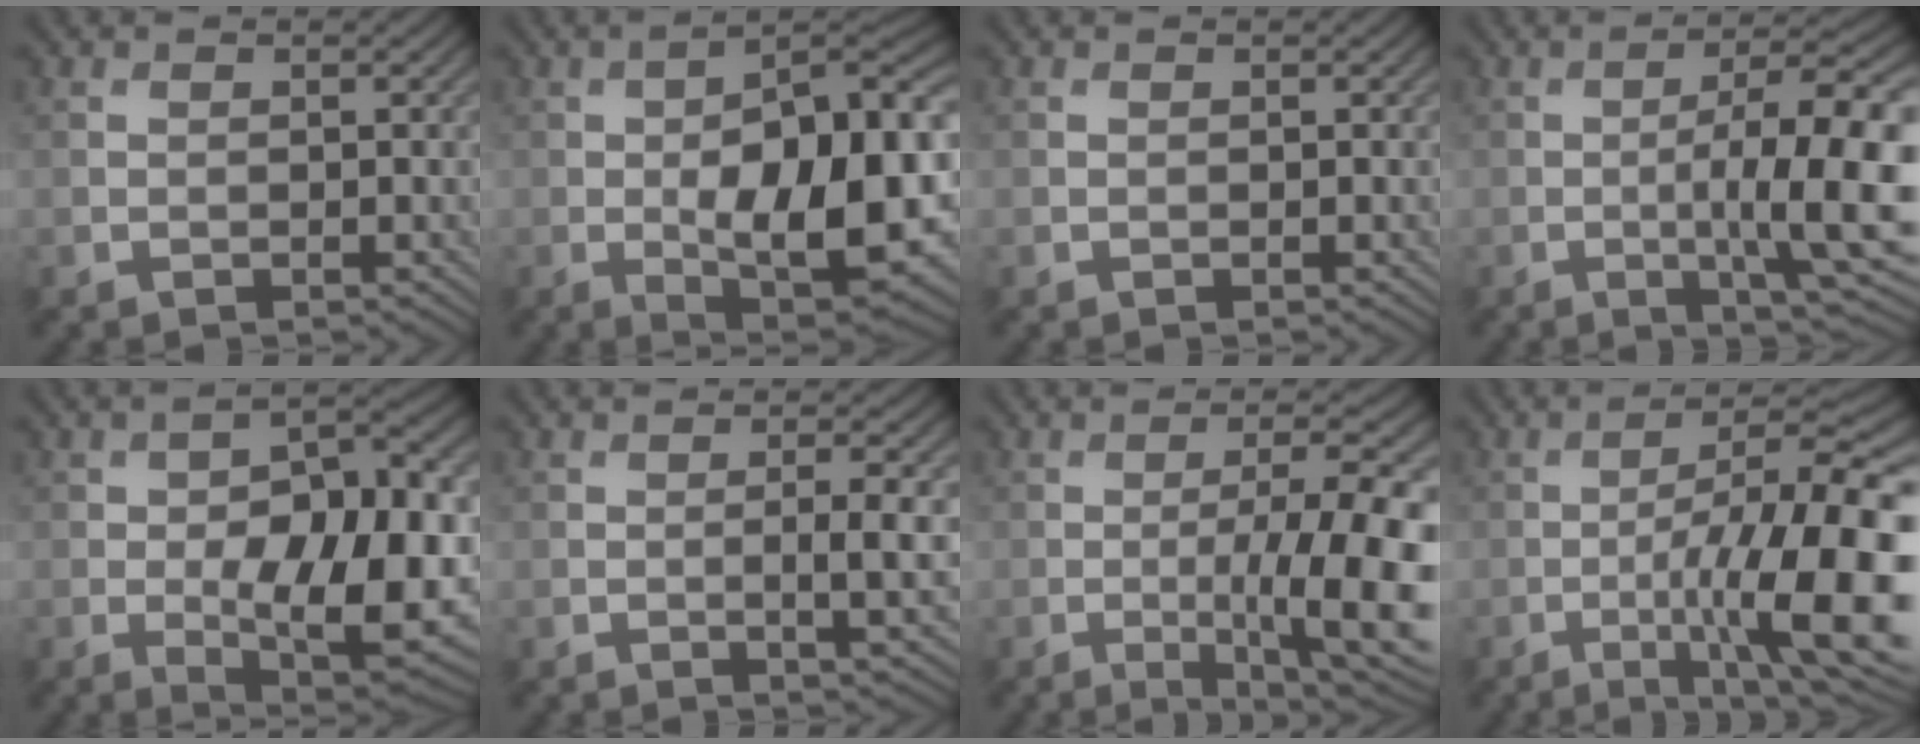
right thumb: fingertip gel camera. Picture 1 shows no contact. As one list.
[{"total": 16.8, "force": [-2.0, 7.1, 15.1], "torque": [-0.225, -0.018, -0.022]}, {"total": 0.0}, {"total": 12.9, "force": [-2.0, 3.2, 12.3], "torque": [-0.187, -0.001, -0.026]}, {"total": 15.1, "force": [-1.9, 7.5, 13.0], "torque": [-0.201, -0.027, -0.011]}, {"total": 3.9, "force": [-0.3, 0.7, 3.9], "torque": [-0.069, 0.001, -0.004]}, {"total": 13.7, "force": [-2.8, 3.6, 12.9], "torque": [-0.169, -0.004, -0.042]}, {"total": 16.1, "force": [-4.8, 4.2, 14.8], "torque": [-0.227, 0.000, -0.075]}]